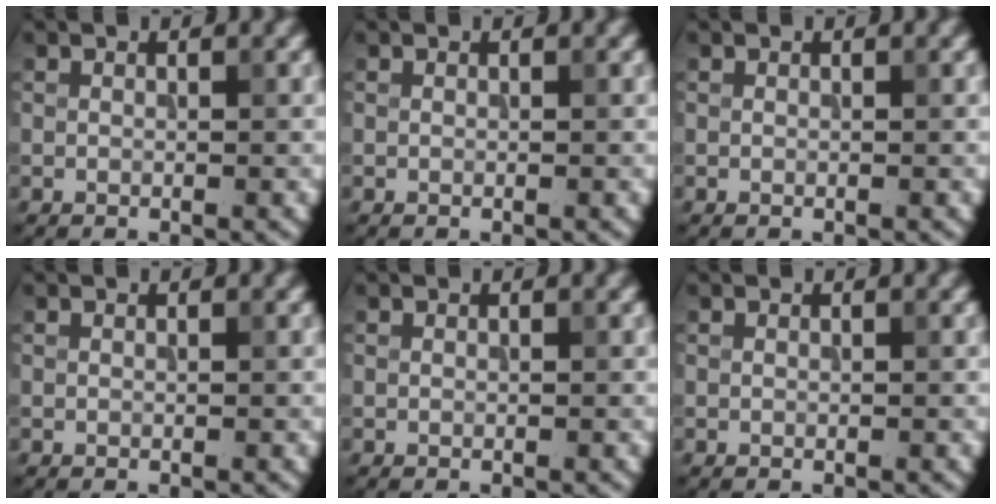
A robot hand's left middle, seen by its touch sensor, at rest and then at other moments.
{"total": 0.0}
{"total": 0.0}
{"total": 0.0}
{"total": 0.0}
{"total": 0.0}